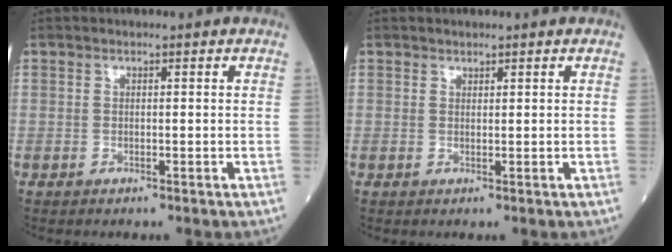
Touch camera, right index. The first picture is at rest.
{"total": 0.5, "force": [0.5, 0.1, 0.0], "torque": [-0.005, -0.004, 0.011]}